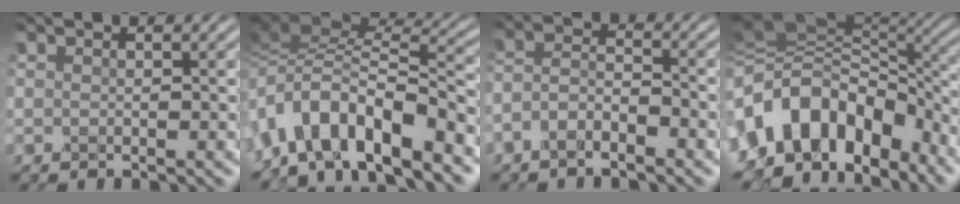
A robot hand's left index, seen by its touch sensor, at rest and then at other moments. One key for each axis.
{"total": 10.0, "fx": -5.4, "fy": 3.7, "fz": 7.6, "tx": -0.118, "ty": 0.015, "tz": -0.109}
{"total": 3.0, "fx": -2.0, "fy": 1.2, "fz": 1.9, "tx": -0.041, "ty": 0.007, "tz": -0.048}
{"total": 12.6, "fx": -5.0, "fy": 8.8, "fz": 7.5, "tx": -0.148, "ty": 0.004, "tz": -0.079}